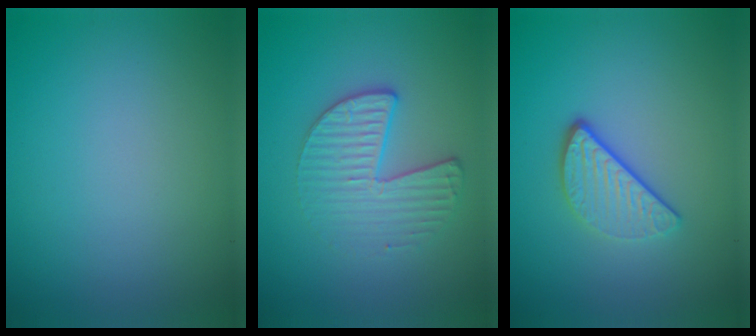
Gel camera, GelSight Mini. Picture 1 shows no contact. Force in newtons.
{"total": 3.4, "press": 2.8, "slide": 1.8}
{"total": 3.2, "press": 2.5, "slide": 2.1}